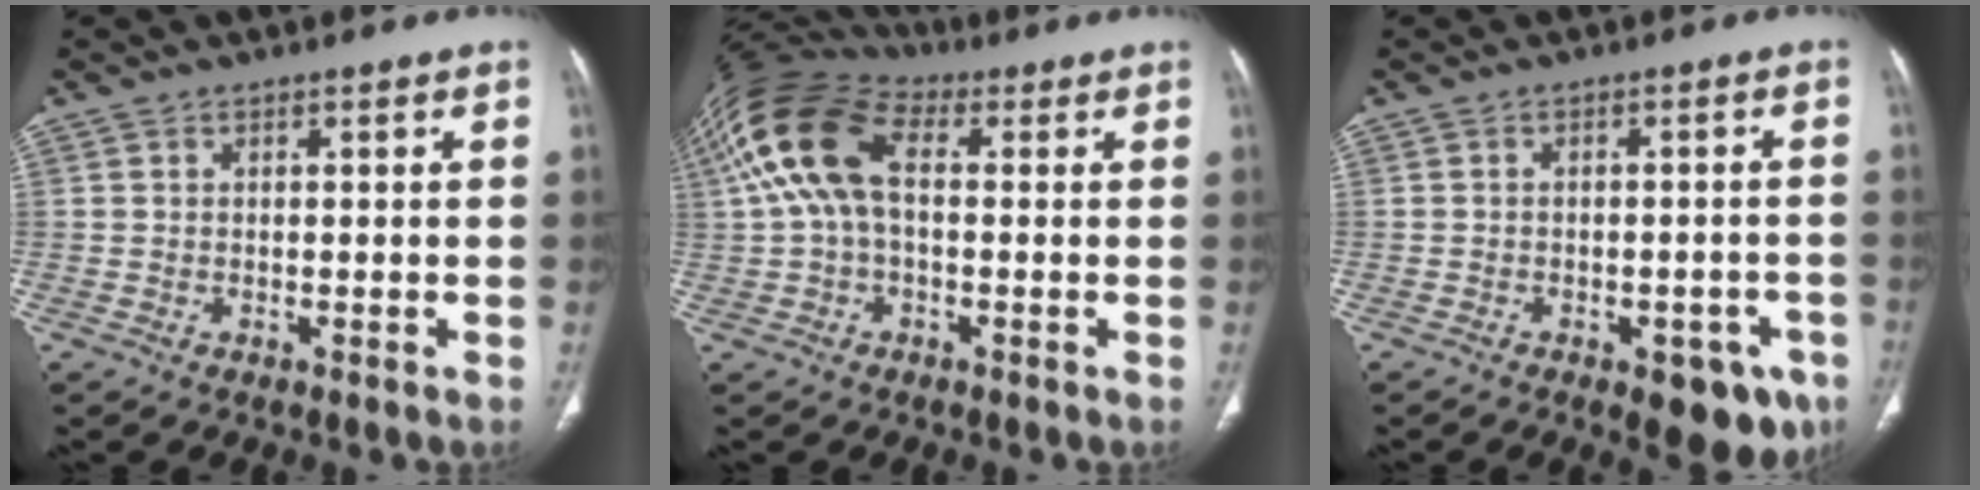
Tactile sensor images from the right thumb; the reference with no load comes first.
{"total": 14.2, "force": [2.0, 8.4, 11.3], "torque": [-0.242, 0.043, 0.030]}
{"total": 9.1, "force": [-5.1, 4.4, 6.1], "torque": [-0.045, 0.018, -0.061]}